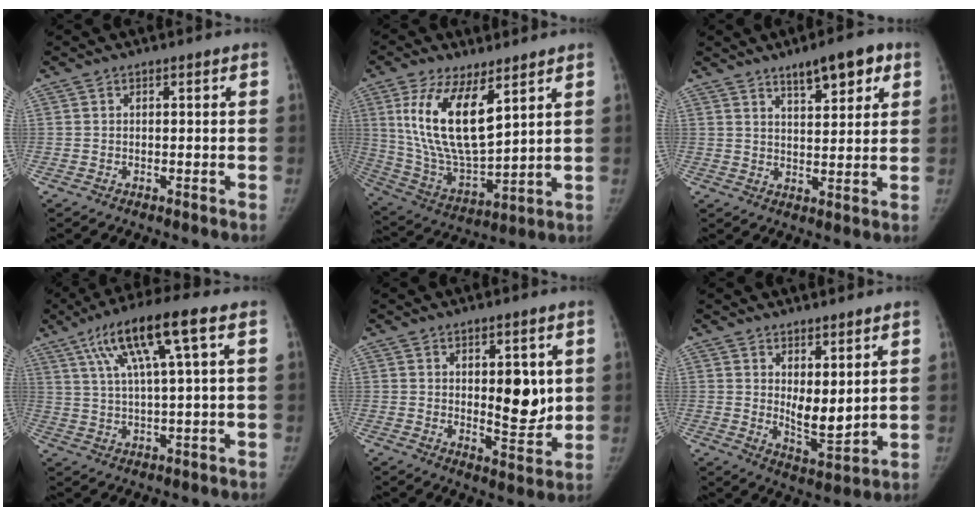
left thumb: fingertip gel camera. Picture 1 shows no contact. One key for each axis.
{"total": 17.4, "fx": 7.2, "fy": 7.3, "fz": 14.1, "tx": -0.256, "ty": -0.034, "tz": 0.151}
{"total": 8.5, "fx": 5.2, "fy": 2.8, "fz": 6.2, "tx": -0.072, "ty": -0.024, "tz": 0.079}
{"total": 13.4, "fx": 5.6, "fy": 1.6, "fz": 12.0, "tx": -0.231, "ty": 0.005, "tz": 0.099}
{"total": 10.3, "fx": 2.1, "fy": 4.9, "fz": 8.9, "tx": -0.089, "ty": -0.025, "tz": 0.038}
{"total": 7.6, "fx": 2.6, "fy": 3.1, "fz": 6.4, "tx": -0.088, "ty": -0.037, "tz": 0.056}